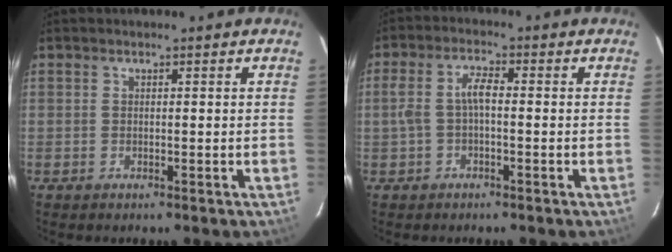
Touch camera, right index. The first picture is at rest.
{"total": 4.2, "force": [-0.8, 1.4, 3.9], "torque": [-0.085, 0.013, -0.012]}